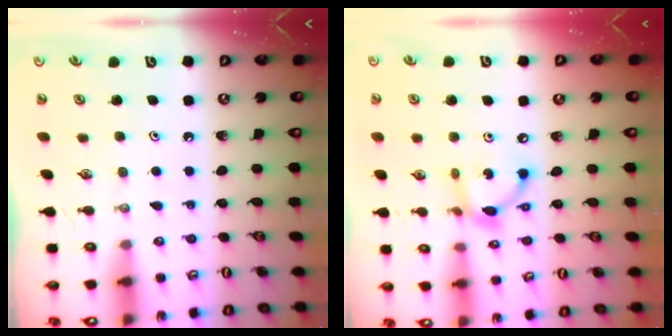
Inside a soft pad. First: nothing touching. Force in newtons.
{"total": 9.7, "press": 9.7, "slide": 0.4}